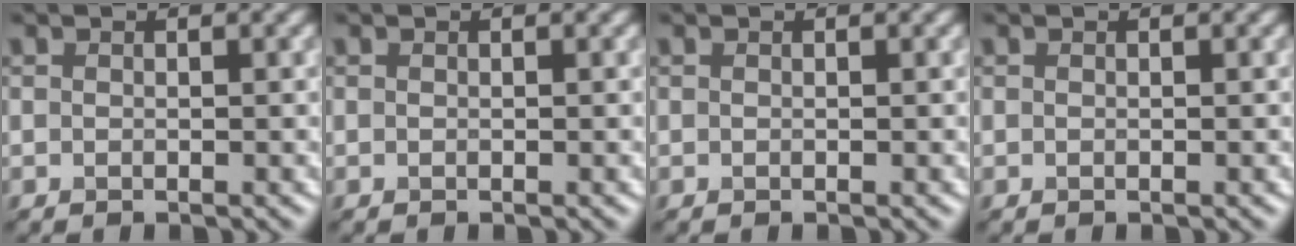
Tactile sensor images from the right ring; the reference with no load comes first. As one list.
[{"total": 0.0}, {"total": 0.0}, {"total": 0.0}]